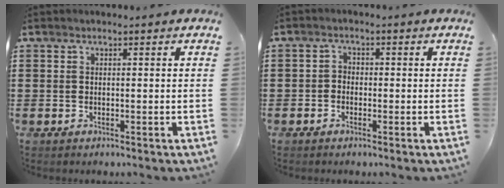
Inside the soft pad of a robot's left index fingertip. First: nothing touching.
{"total": 1.5, "force": [-1.0, 1.0, 0.2], "torque": [-0.010, 0.006, -0.024]}